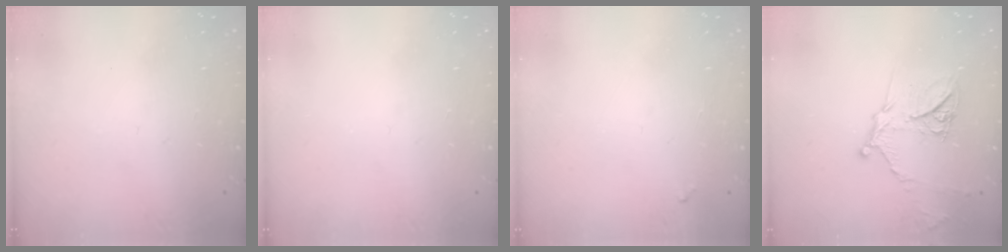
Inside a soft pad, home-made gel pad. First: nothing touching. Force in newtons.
{"total": 0.0}
{"total": 3.9, "press": 3.9, "slide": 0.3}
{"total": 13.6, "press": 13.6, "slide": 1.1}